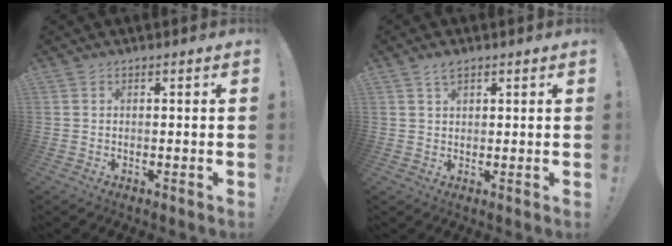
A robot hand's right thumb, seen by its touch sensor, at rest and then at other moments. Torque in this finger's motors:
{"motor_torque": [0.04, -0.07, -0.13, 0.17, -0.03]}